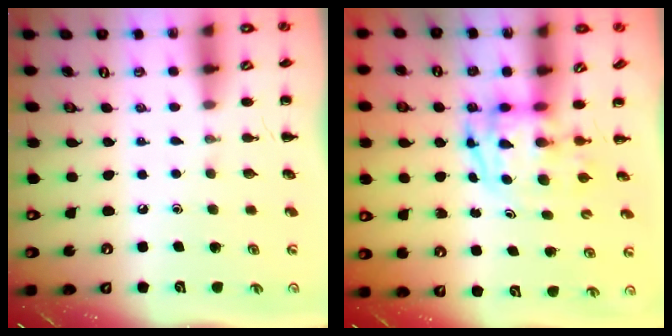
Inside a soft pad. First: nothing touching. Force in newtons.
{"total": 3.8, "press": 3.7, "slide": 0.7}